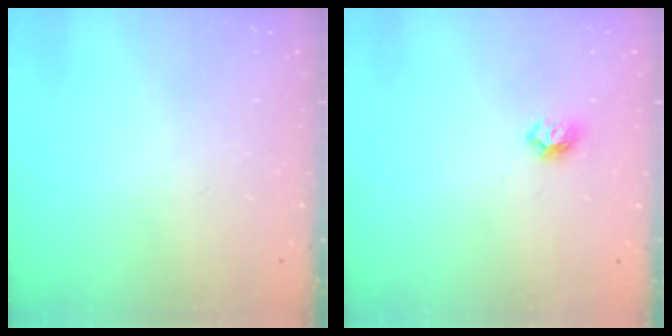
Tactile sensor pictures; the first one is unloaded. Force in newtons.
{"total": 5.5, "press": 5.5, "slide": 0.8}